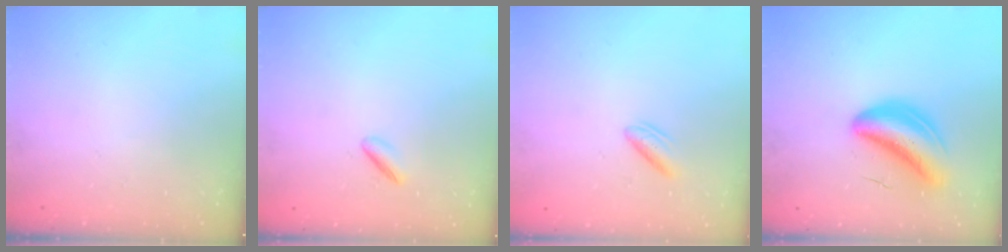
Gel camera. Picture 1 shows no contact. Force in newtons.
{"total": 2.9, "press": 2.7, "slide": 0.9}
{"total": 2.8, "press": 2.7, "slide": 0.9}
{"total": 8.9, "press": 8.5, "slide": 2.4}